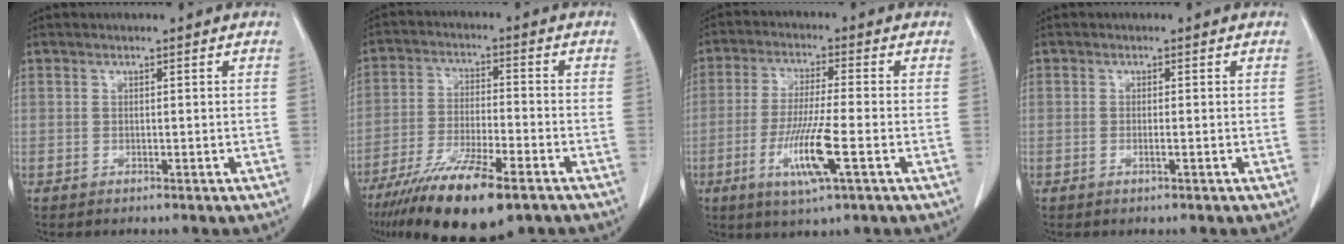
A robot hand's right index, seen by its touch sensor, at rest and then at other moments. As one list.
[{"total": 15.2, "force": [-10.1, 2.9, 11.0], "torque": [-0.201, -0.035, -0.175]}, {"total": 9.6, "force": [-3.3, 0.2, 9.0], "torque": [-0.177, -0.017, -0.063]}, {"total": 0.9, "force": [-0.3, 0.0, 0.8], "torque": [-0.017, -0.001, -0.005]}]